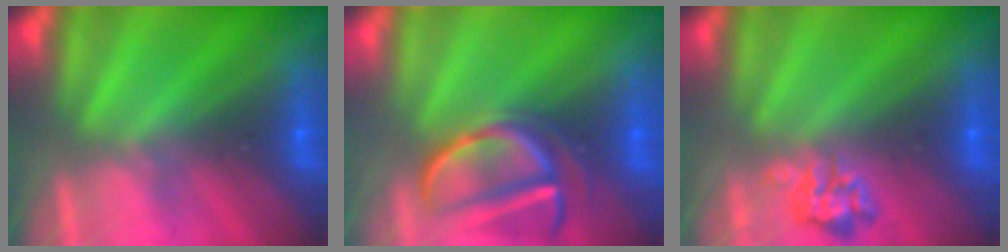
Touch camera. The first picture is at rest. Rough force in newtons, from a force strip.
{"total": 4.0}
{"total": 2.3}